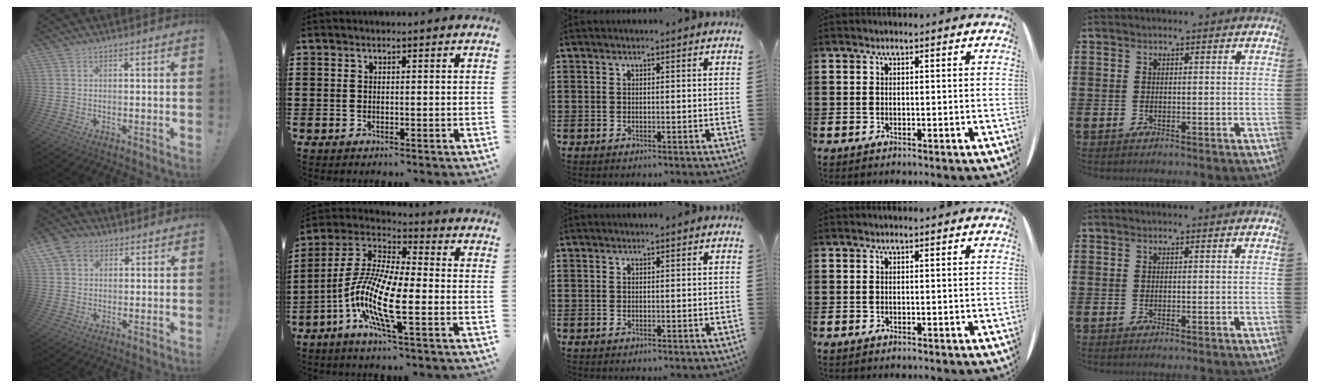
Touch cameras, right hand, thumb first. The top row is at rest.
{"thumb": {"total": 6.6, "force": [2.8, 5.3, 2.8], "torque": [-0.047, -0.001, 0.058]}, "index": {"total": 12.5, "force": [-4.3, 3.0, 11.3], "torque": [-0.256, -0.015, -0.089]}}